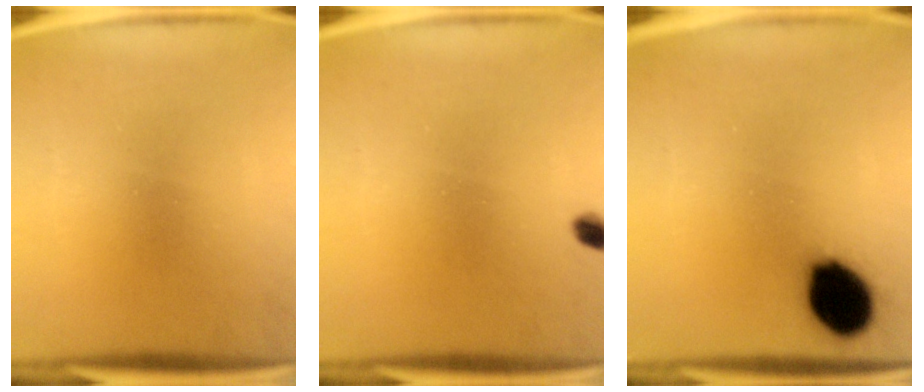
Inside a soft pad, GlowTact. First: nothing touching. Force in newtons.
{"total": 1.8}
{"total": 13.0}